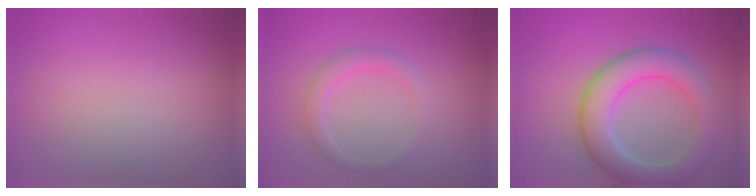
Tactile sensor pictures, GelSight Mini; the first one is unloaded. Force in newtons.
{"total": 2.0, "press": 2.0, "slide": 0.1}
{"total": 6.2, "press": 6.2, "slide": 0.4}